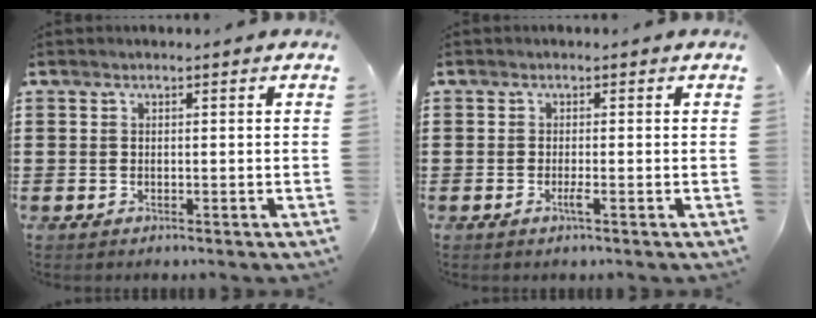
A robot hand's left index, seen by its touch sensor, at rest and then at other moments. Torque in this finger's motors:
{"motor_torque": [0.03, 0.00, 0.00, 0.03]}